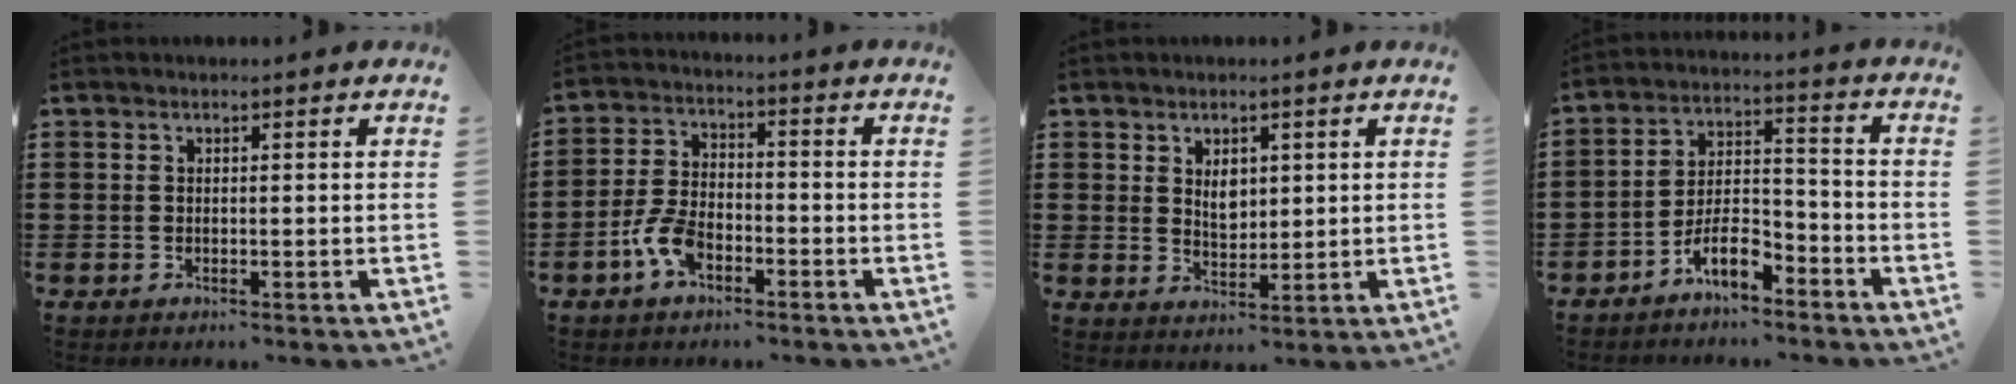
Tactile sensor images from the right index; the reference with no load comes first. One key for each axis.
{"total": 6.2, "fx": -3.2, "fy": 3.1, "fz": 4.4, "tx": -0.107, "ty": 0.001, "tz": -0.064}
{"total": 3.4, "fx": 1.5, "fy": 2.3, "fz": 2.0, "tx": -0.028, "ty": 0.002, "tz": 0.023}
{"total": 7.2, "fx": -5.2, "fy": 2.6, "fz": 4.3, "tx": -0.089, "ty": 0.010, "tz": -0.099}